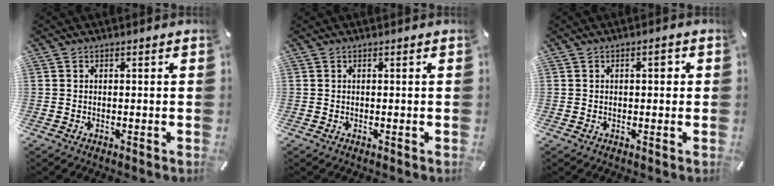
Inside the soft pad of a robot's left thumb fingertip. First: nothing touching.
{"total": 0.0}
{"total": 2.5, "force": [0.3, 1.2, 2.2], "torque": [-0.028, 0.003, -0.001]}